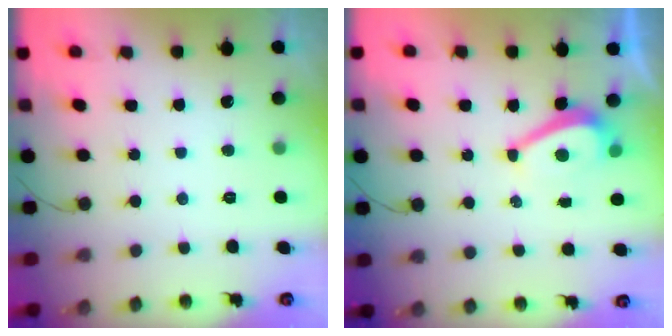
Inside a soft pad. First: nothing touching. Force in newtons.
{"total": 5.1, "press": 5.1, "slide": 0.6}